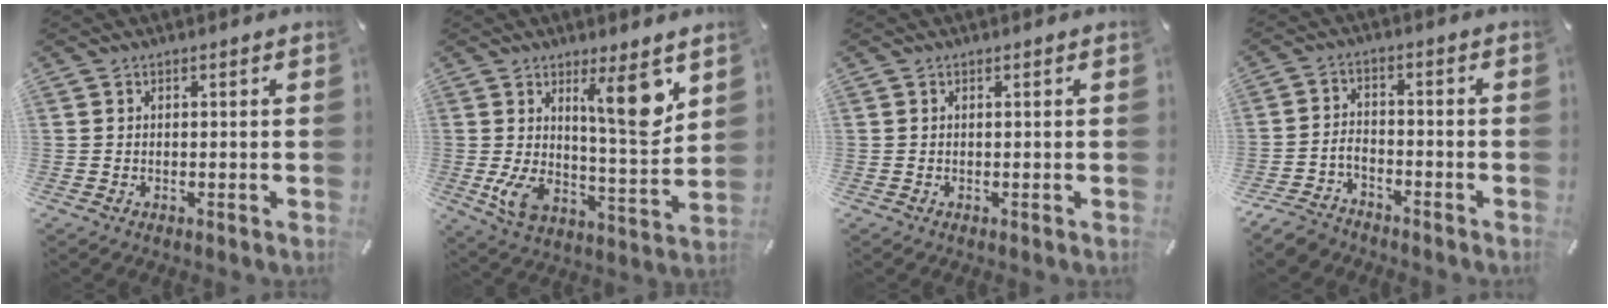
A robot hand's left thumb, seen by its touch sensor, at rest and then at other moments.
{"total": 15.9, "force": [6.5, 5.4, 13.4], "torque": [-0.200, -0.041, 0.105]}
{"total": 0.0}
{"total": 5.7, "force": [-4.9, 2.5, 1.6], "torque": [-0.041, 0.014, -0.098]}